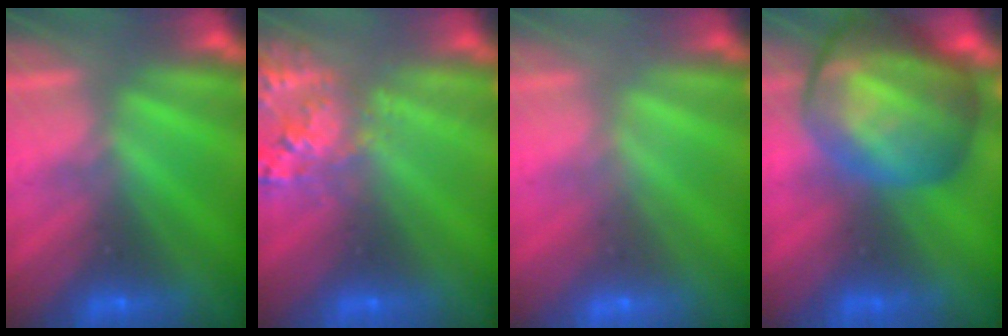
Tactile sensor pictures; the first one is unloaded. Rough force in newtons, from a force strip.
{"total": 2.6}
{"total": 1.6}
{"total": 7.2}